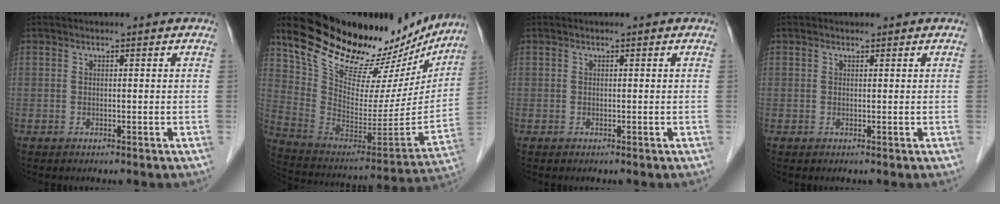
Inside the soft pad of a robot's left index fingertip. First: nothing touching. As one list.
[{"total": 27.4, "force": [23.1, 9.3, 11.4], "torque": [-0.181, -0.035, 0.341]}, {"total": 0.0}, {"total": 0.0}]